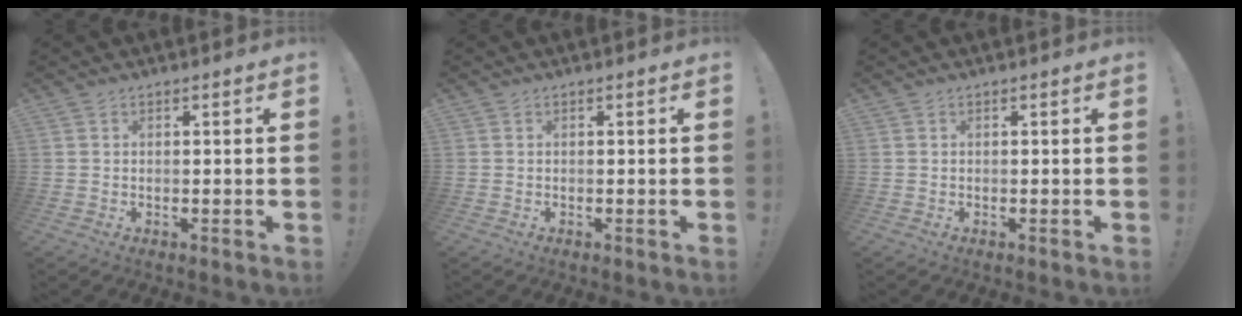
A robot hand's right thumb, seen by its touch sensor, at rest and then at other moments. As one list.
[{"total": 0.0}, {"total": 0.0}]